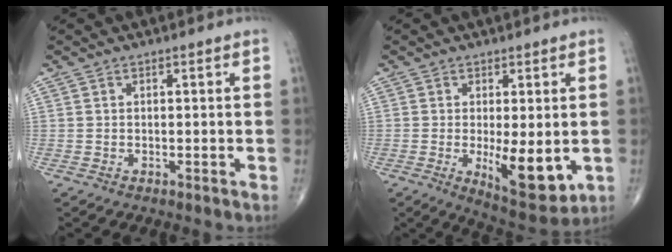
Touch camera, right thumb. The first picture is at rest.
{"total": 10.2, "force": [-1.6, 3.8, 9.4], "torque": [-0.127, -0.028, -0.012]}